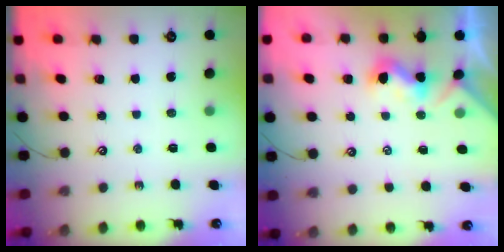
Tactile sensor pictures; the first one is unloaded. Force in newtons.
{"total": 0.7, "press": 0.6, "slide": 0.3}